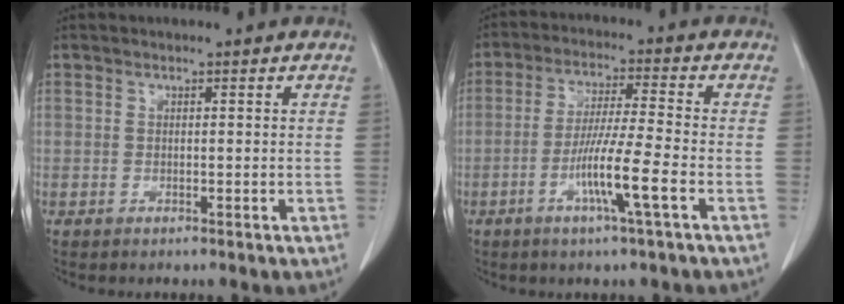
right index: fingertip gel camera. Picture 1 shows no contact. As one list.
[{"total": 8.6, "force": [-3.3, -0.7, 8.0], "torque": [-0.149, -0.008, -0.064]}]